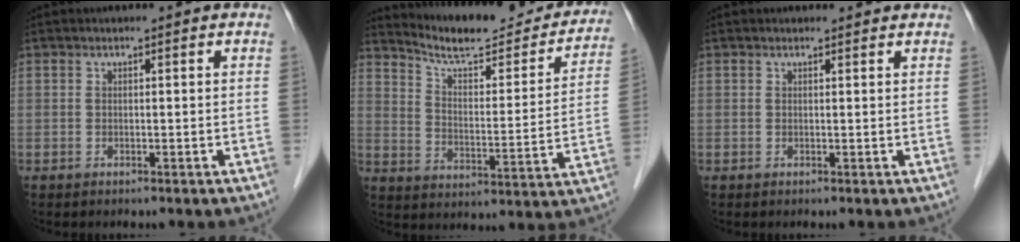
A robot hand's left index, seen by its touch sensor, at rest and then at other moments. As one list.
[{"total": 19.9, "force": [18.4, 3.7, 6.6], "torque": [-0.089, -0.032, 0.245]}, {"total": 1.7, "force": [1.7, 0.4, 0.1], "torque": [-0.012, 0.006, 0.017]}]